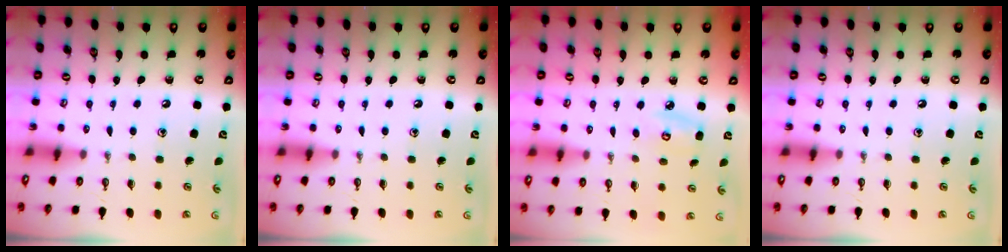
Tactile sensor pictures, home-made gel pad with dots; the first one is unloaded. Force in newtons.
{"total": 0.0}
{"total": 5.3, "press": 5.3, "slide": 0.5}
{"total": 0.0}